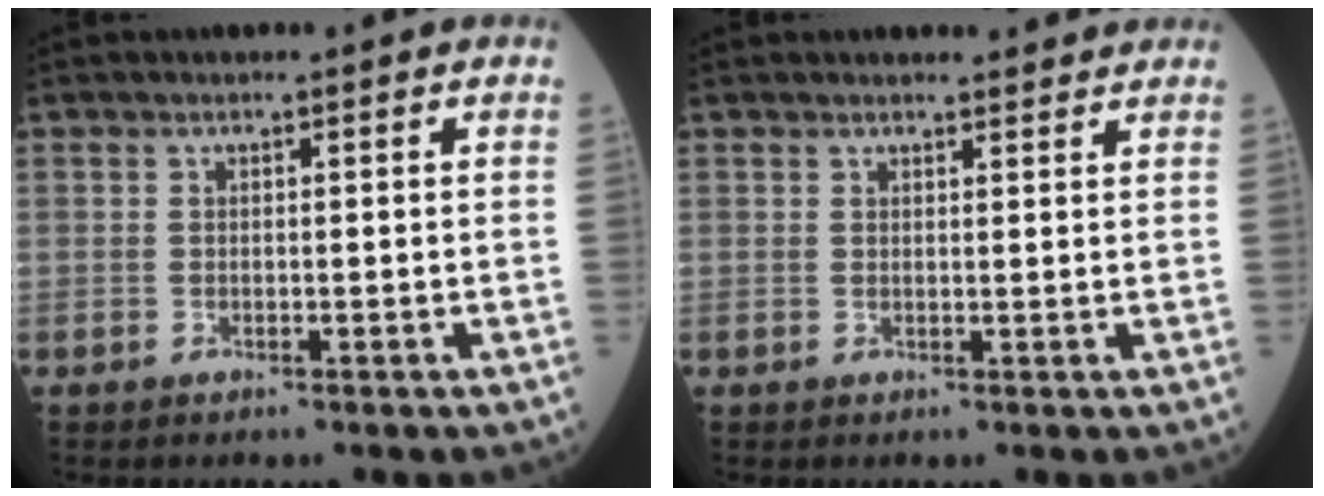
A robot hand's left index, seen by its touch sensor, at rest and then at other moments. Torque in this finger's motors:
{"motor_torque": [0.31, -0.31, 0.06, 0.02]}